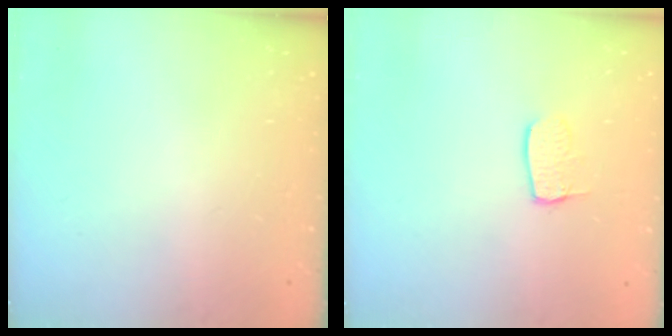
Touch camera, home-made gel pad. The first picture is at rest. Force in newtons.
{"total": 6.3, "press": 6.3, "slide": 0.2}